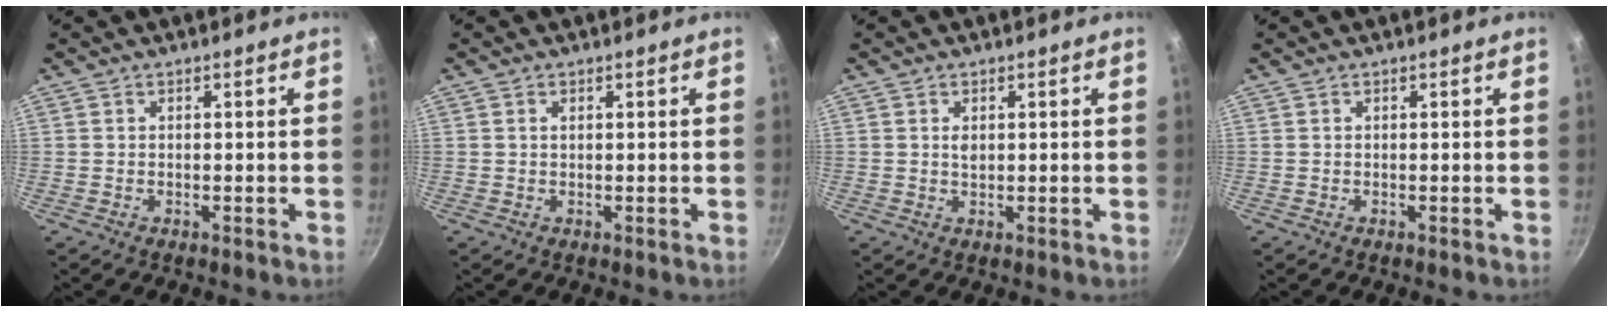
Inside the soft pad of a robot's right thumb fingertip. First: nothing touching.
{"total": 0.8, "force": [0.3, 0.4, 0.6], "torque": [-0.011, 0.002, 0.006]}
{"total": 1.6, "force": [0.5, 1.0, 1.2], "torque": [-0.021, 0.001, 0.009]}
{"total": 0.0}